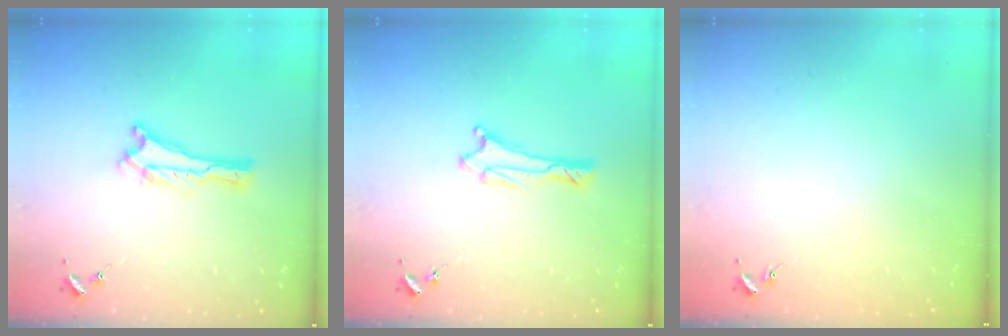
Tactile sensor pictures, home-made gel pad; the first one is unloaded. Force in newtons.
{"total": 1.1, "press": 1.1, "slide": 0.1}
{"total": 0.0}